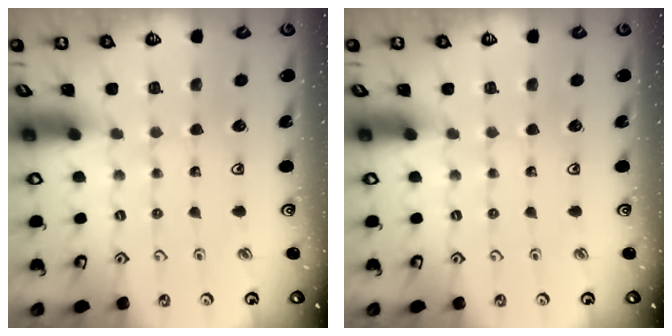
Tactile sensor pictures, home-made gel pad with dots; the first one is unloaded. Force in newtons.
{"total": 0.0}